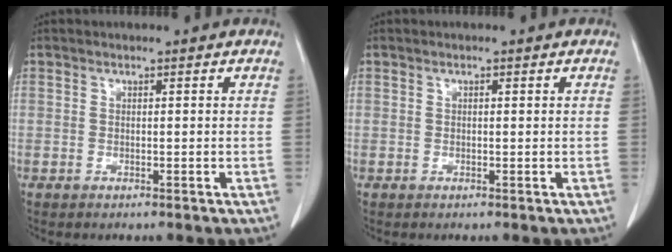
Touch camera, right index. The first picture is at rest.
{"total": 0.5, "force": [0.1, 0.2, 0.5], "torque": [-0.007, 0.000, 0.000]}